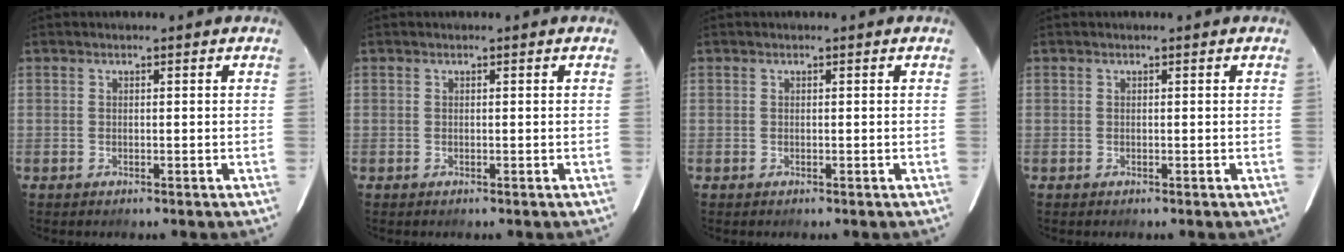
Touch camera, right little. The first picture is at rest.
{"total": 0.0}
{"total": 0.0}
{"total": 0.0}